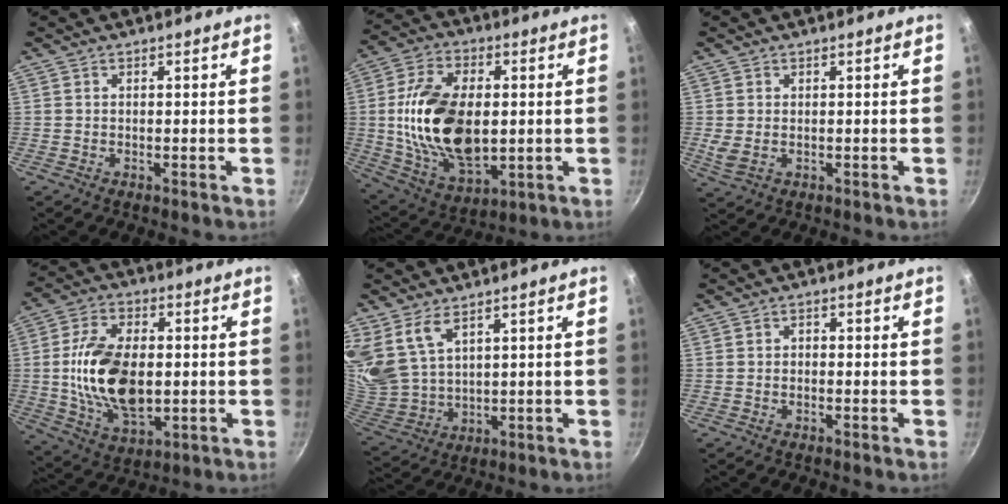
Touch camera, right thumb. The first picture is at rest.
{"total": 20.7, "force": [0.6, 12.3, 16.6], "torque": [-0.293, 0.002, 0.019]}
{"total": 2.8, "force": [0.3, 1.9, 2.0], "torque": [-0.039, -0.005, 0.011]}
{"total": 17.1, "force": [-0.2, 10.1, 13.8], "torque": [-0.239, 0.006, 0.001]}
{"total": 9.8, "force": [6.1, 5.3, 5.7], "torque": [-0.101, -0.047, 0.140]}
{"total": 1.1, "force": [-0.4, 0.8, 0.6], "torque": [-0.011, 0.007, -0.007]}